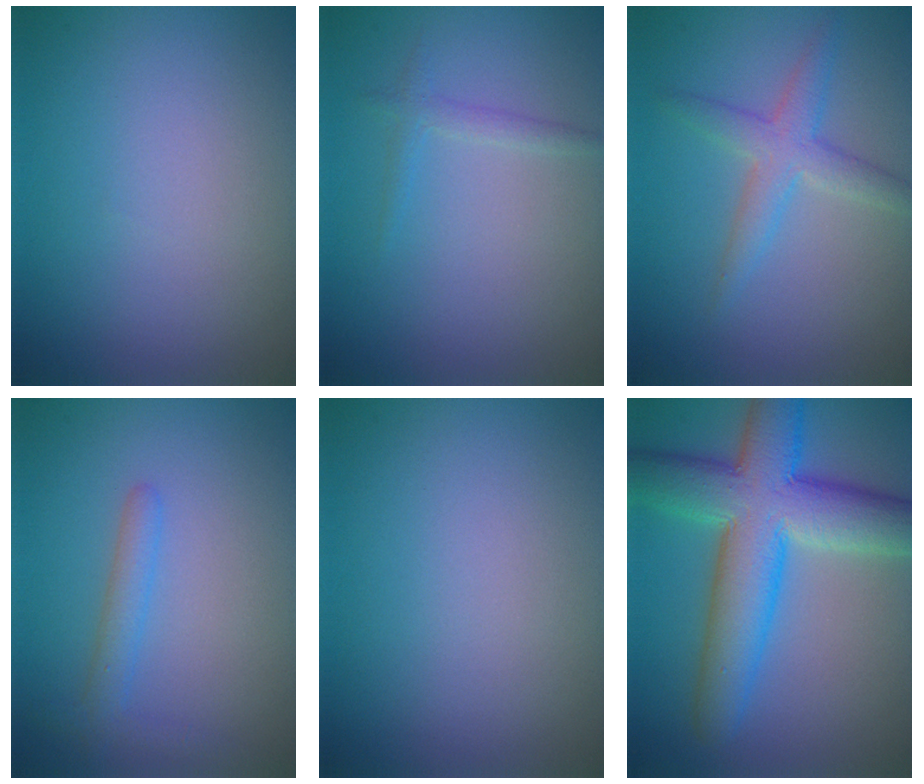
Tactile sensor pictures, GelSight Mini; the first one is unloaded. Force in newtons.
{"total": 1.2, "press": 1.2, "slide": 0.1}
{"total": 2.9, "press": 2.9, "slide": 0.0}
{"total": 2.0, "press": 2.0, "slide": 0.2}
{"total": 0.0}
{"total": 10.0, "press": 10.0, "slide": 0.5}